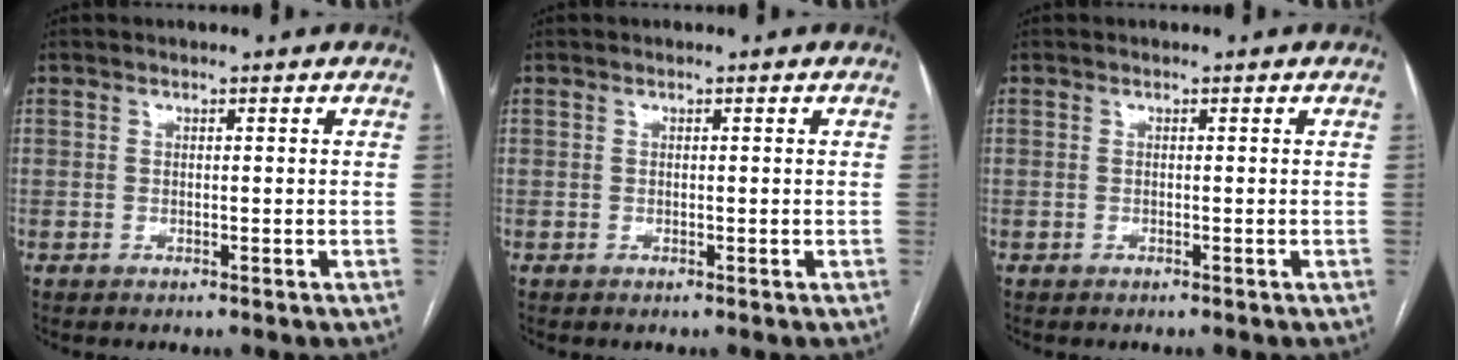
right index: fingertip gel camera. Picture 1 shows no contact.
{"total": 0.0}
{"total": 0.0}